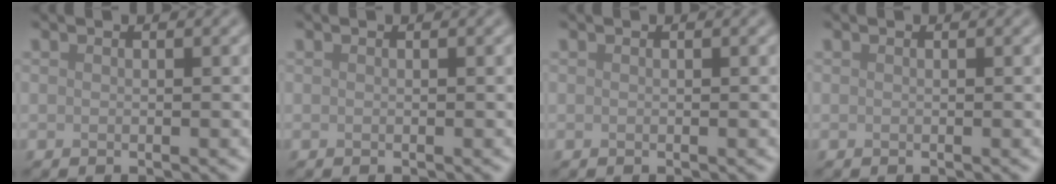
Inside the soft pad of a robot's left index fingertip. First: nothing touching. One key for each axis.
{"total": 0.0}
{"total": 0.0}
{"total": 0.0}